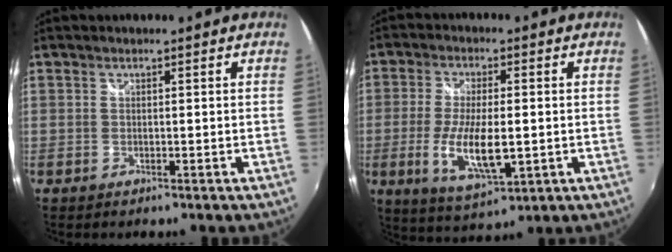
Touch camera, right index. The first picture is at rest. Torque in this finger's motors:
{"motor_torque": [1.23, -0.15, 0.59, 0.10]}